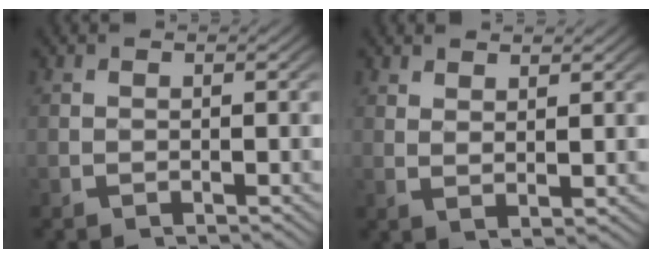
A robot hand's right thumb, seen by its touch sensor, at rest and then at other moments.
{"total": 1.9, "force": [1.8, 0.0, 0.7], "torque": [-0.015, -0.002, 0.041]}